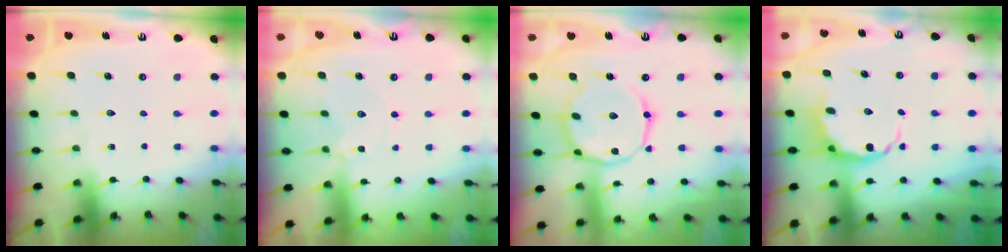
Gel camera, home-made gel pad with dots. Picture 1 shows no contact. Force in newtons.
{"total": 1.1, "press": 1.0, "slide": 0.4}
{"total": 14.0, "press": 13.9, "slide": 0.9}
{"total": 6.0, "press": 5.5, "slide": 2.3}